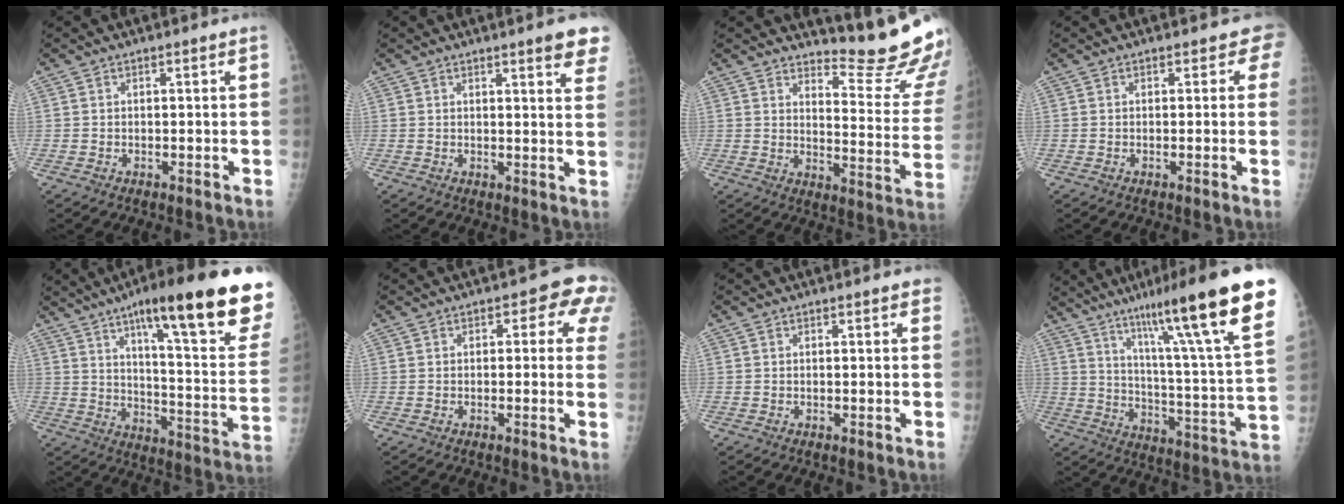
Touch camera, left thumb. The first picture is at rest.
{"total": 7.1, "force": [5.0, 0.9, 4.9], "torque": [-0.042, -0.018, 0.050]}
{"total": 17.6, "force": [15.8, 2.1, 7.4], "torque": [-0.069, -0.186, 0.192]}
{"total": 1.9, "force": [1.2, 1.3, 0.9], "torque": [0.016, 0.000, 0.004]}
{"total": 29.0, "force": [17.6, 4.4, 22.6], "torque": [-0.279, -0.052, 0.254]}
{"total": 6.4, "force": [2.1, 3.5, 5.0], "torque": [-0.007, 0.003, 0.009]}
{"total": 1.3, "force": [1.0, 0.3, 0.8], "torque": [-0.004, 0.004, 0.008]}
{"total": 25.5, "force": [16.0, 2.1, 19.8], "torque": [-0.284, -0.049, 0.243]}